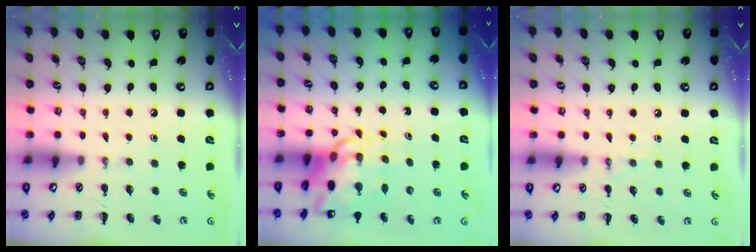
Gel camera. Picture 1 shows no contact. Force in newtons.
{"total": 11.1, "press": 10.6, "slide": 3.0}
{"total": 4.9, "press": 4.7, "slide": 1.2}